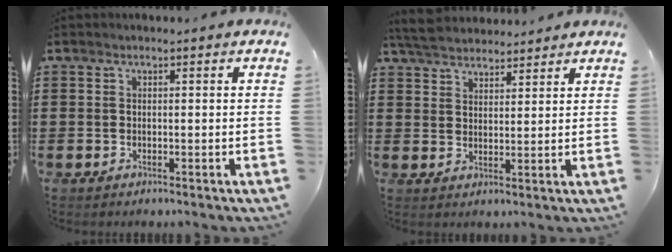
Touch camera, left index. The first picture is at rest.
{"total": 4.7, "force": [4.4, 1.1, 0.9], "torque": [-0.033, -0.008, 0.083]}